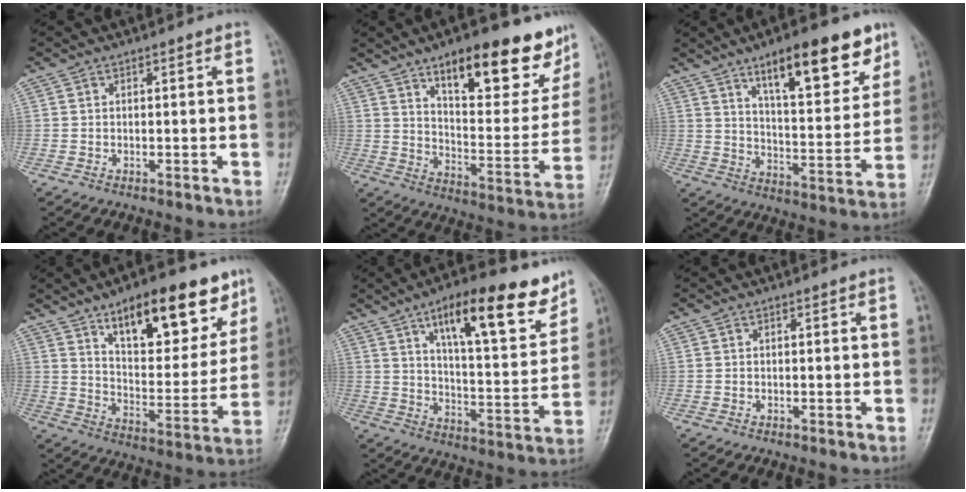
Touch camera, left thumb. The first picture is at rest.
{"total": 22.8, "force": [14.5, 8.4, 15.6], "torque": [-0.156, -0.064, 0.211]}
{"total": 17.7, "force": [10.8, 5.7, 12.8], "torque": [-0.148, -0.053, 0.169]}
{"total": 20.4, "force": [12.4, 8.5, 13.9], "torque": [-0.150, -0.056, 0.197]}
{"total": 19.4, "force": [11.5, 6.2, 14.3], "torque": [-0.170, -0.052, 0.179]}
{"total": 0.0}